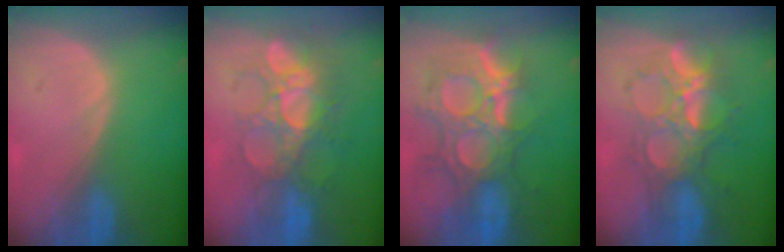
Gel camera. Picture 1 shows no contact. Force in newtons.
{"total": 9.0, "press": 8.6, "slide": 2.6}
{"total": 12.1, "press": 10.8, "slide": 5.5}
{"total": 8.9, "press": 8.5, "slide": 2.8}